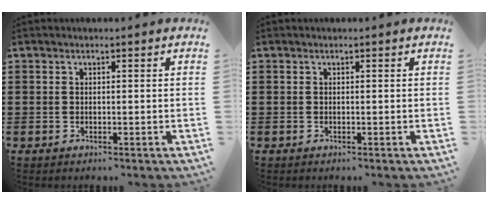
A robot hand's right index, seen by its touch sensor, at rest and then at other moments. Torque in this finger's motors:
{"motor_torque": [1.03, 1.11, 0.00, 0.01]}